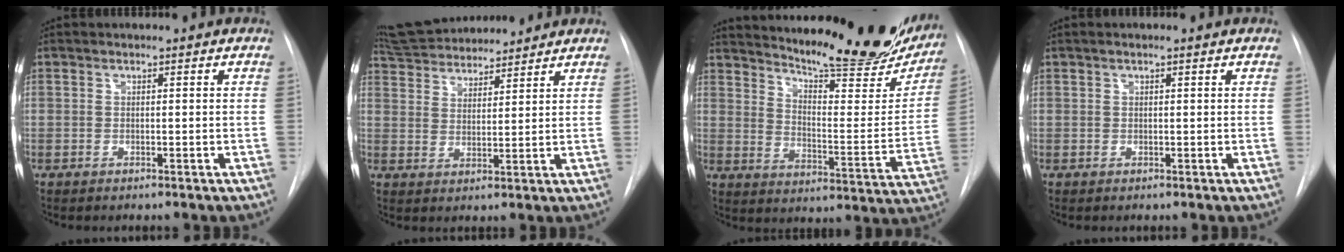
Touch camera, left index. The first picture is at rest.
{"total": 13.6, "force": [12.6, 2.8, 4.1], "torque": [-0.074, 0.033, 0.209]}
{"total": 25.5, "force": [22.2, 4.7, 11.6], "torque": [-0.170, -0.069, 0.283]}
{"total": 0.9, "force": [0.6, 0.0, 0.7], "torque": [-0.015, 0.007, 0.010]}